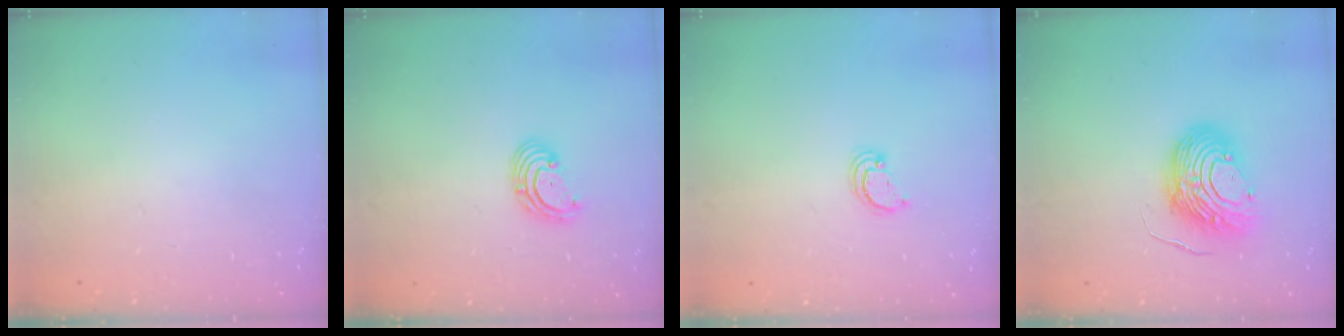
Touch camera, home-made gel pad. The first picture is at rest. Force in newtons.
{"total": 2.8, "press": 2.8, "slide": 0.2}
{"total": 2.6, "press": 2.6, "slide": 0.2}
{"total": 12.4, "press": 12.3, "slide": 1.0}